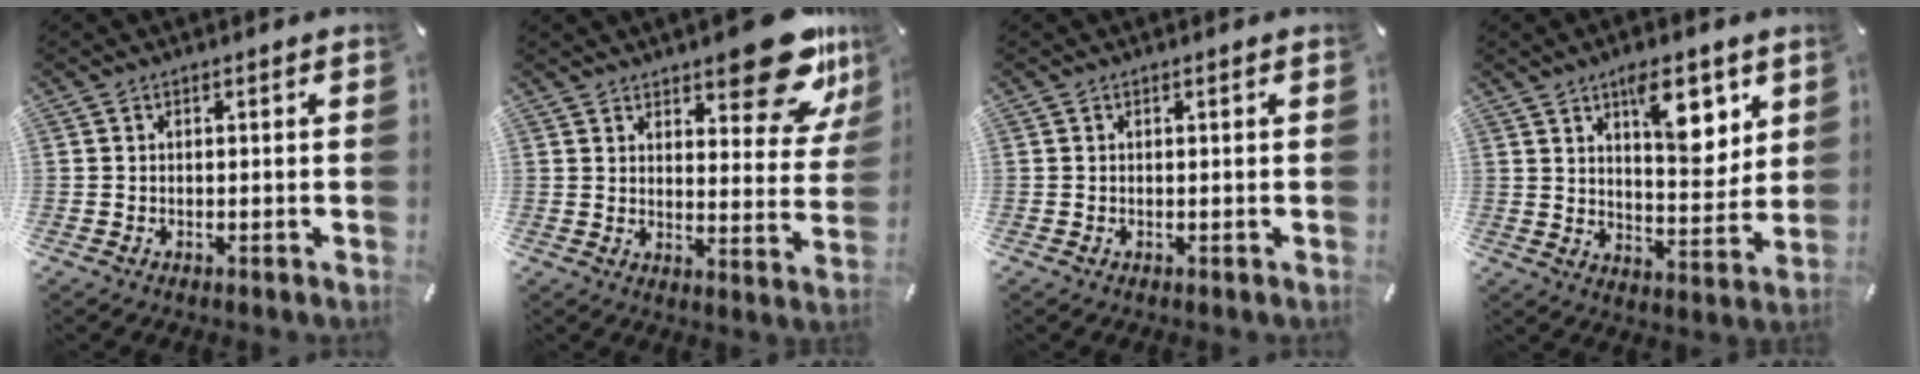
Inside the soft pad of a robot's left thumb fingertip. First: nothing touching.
{"total": 16.5, "force": [12.0, 6.3, 9.4], "torque": [-0.105, -0.091, 0.201]}
{"total": 0.0}
{"total": 12.4, "force": [6.7, 6.0, 8.6], "torque": [-0.100, -0.038, 0.109]}